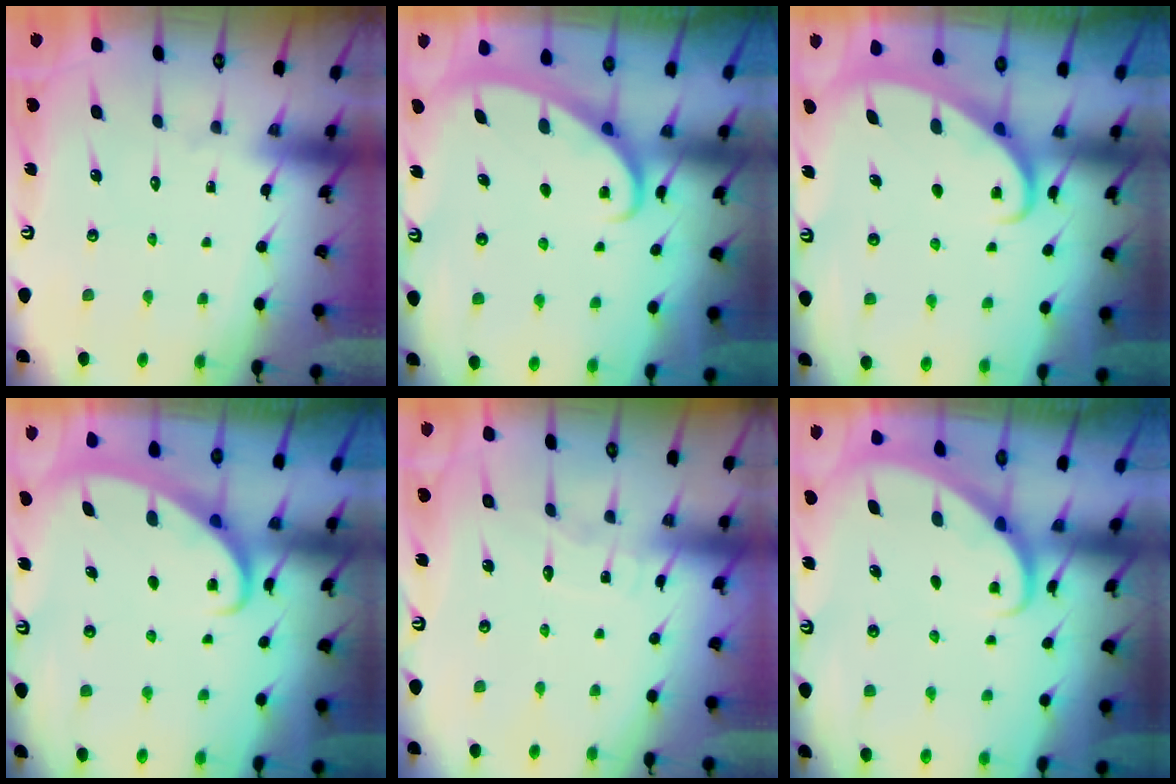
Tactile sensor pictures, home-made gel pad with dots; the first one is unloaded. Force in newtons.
{"total": 2.6, "press": 2.5, "slide": 0.4}
{"total": 2.6, "press": 2.6, "slide": 0.4}
{"total": 2.5, "press": 2.5, "slide": 0.3}
{"total": 4.5, "press": 4.5, "slide": 0.4}
{"total": 2.3, "press": 2.3, "slide": 0.1}